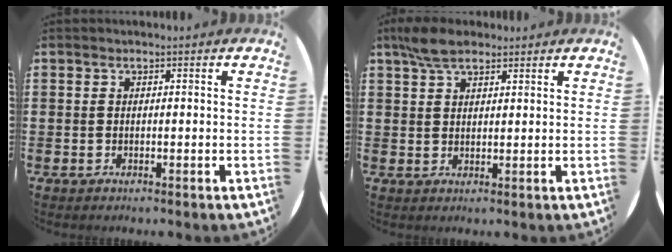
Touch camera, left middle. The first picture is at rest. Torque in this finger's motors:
{"motor_torque": [0.62, -0.51, 0.08, 0.06]}